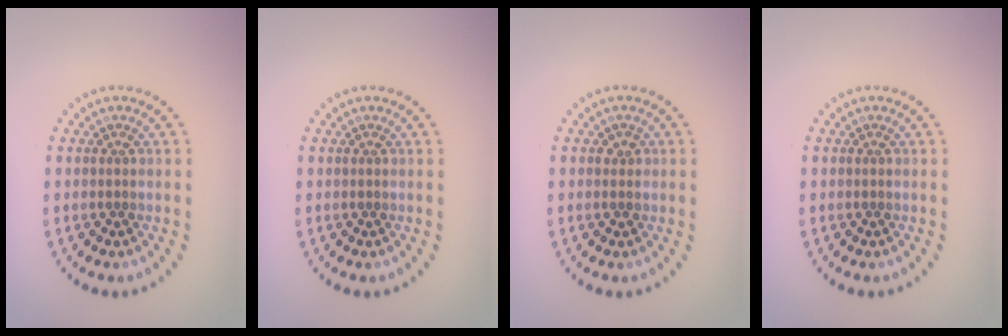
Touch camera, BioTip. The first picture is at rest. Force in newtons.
{"total": 0.0}
{"total": 0.8, "press": 0.8, "slide": 0.2}
{"total": 0.0}